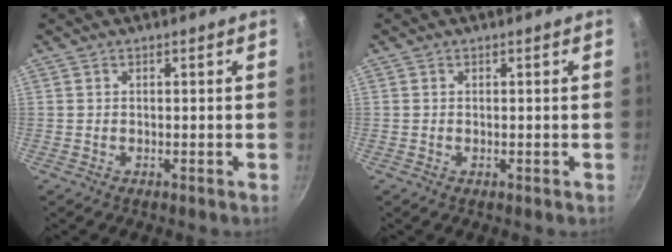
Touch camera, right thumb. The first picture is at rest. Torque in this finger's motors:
{"motor_torque": [-0.32, -0.03, -0.34, 0.21, -0.02]}